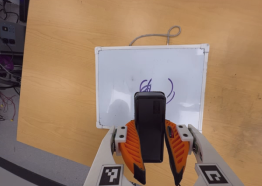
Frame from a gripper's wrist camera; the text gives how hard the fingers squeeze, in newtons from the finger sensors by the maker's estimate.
{"total": 12.7, "left": 9.2, "right": 16.2}